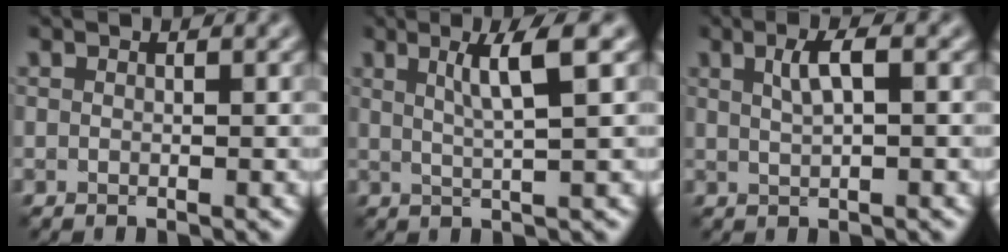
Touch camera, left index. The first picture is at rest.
{"total": 4.1, "force": [1.6, 0.5, 3.7], "torque": [-0.052, 0.004, 0.026]}
{"total": 2.4, "force": [0.9, 0.5, 2.1], "torque": [-0.042, 0.006, 0.017]}